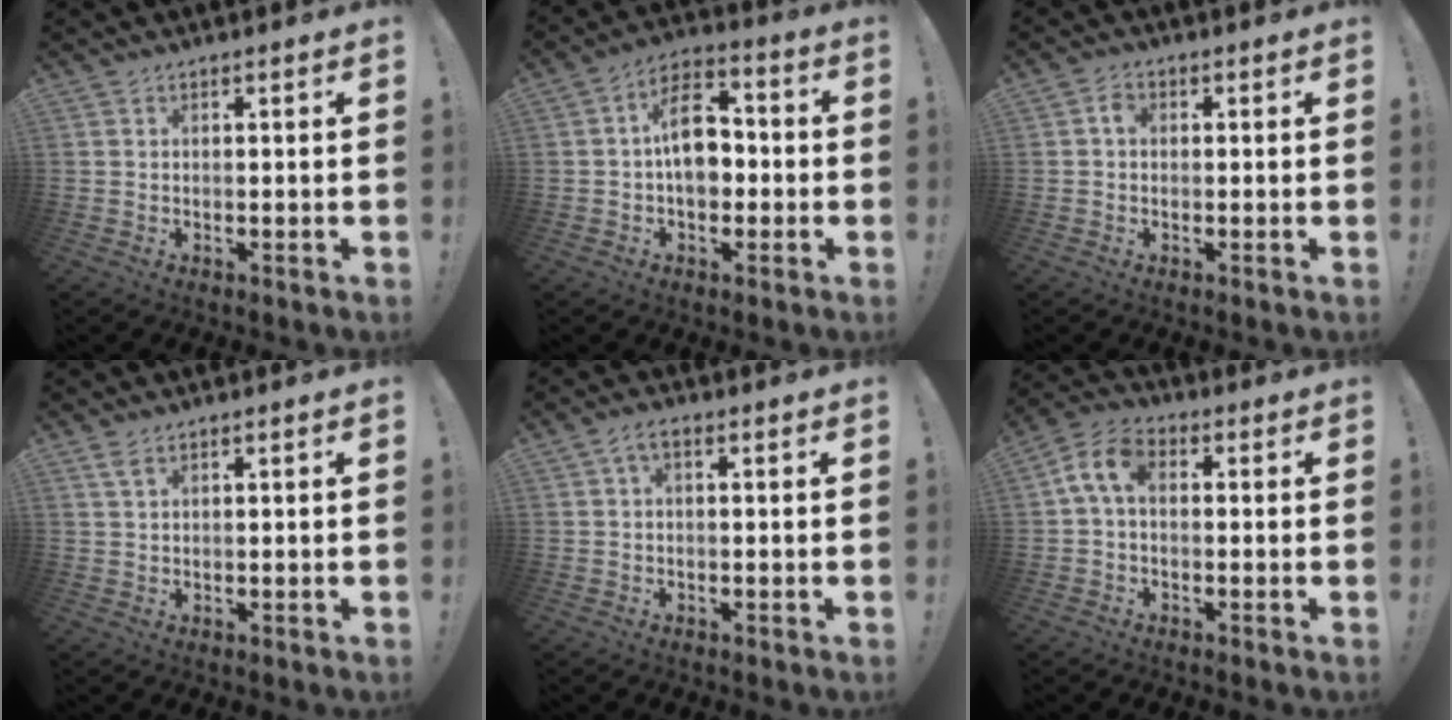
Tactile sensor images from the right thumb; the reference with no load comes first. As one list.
[{"total": 13.2, "force": [0.0, 8.9, 9.8], "torque": [-0.141, 0.018, 0.004]}, {"total": 2.4, "force": [0.0, 1.8, 1.6], "torque": [-0.030, 0.008, -0.001]}, {"total": 2.4, "force": [1.5, 0.8, 1.7], "torque": [-0.034, -0.001, 0.027]}, {"total": 2.6, "force": [0.2, 1.0, 2.4], "torque": [-0.046, 0.005, 0.003]}, {"total": 7.8, "force": [1.0, 4.6, 6.3], "torque": [-0.125, 0.008, 0.022]}]